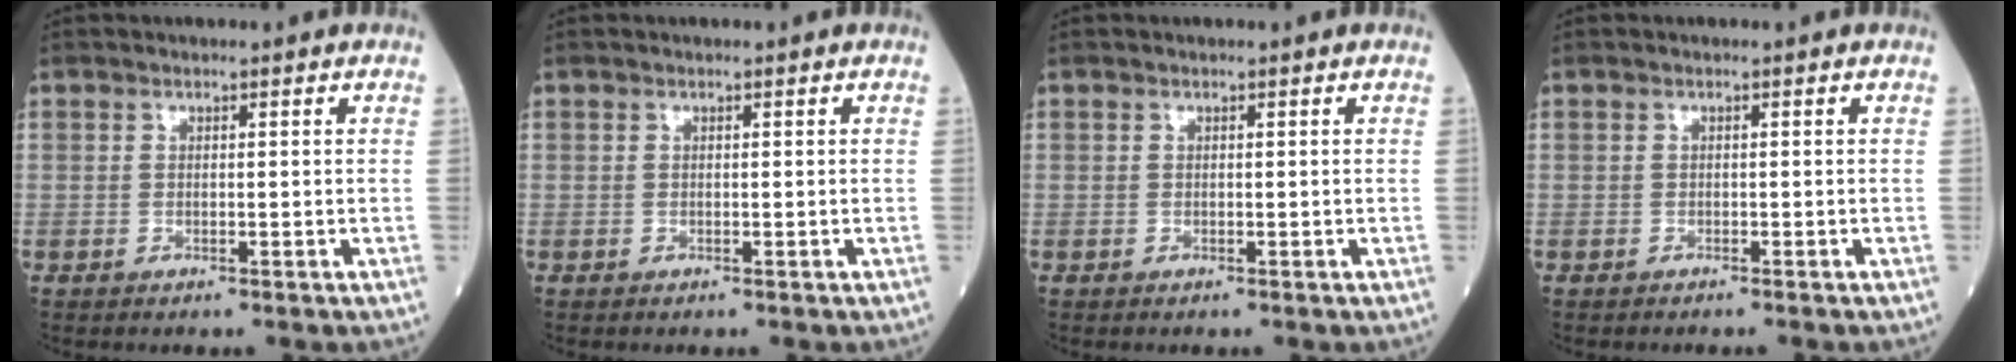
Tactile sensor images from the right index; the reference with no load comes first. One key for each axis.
{"total": 0.0}
{"total": 0.0}
{"total": 0.8, "fx": -0.7, "fy": -0.1, "fz": 0.2, "tx": 0.000, "ty": -0.001, "tz": -0.013}